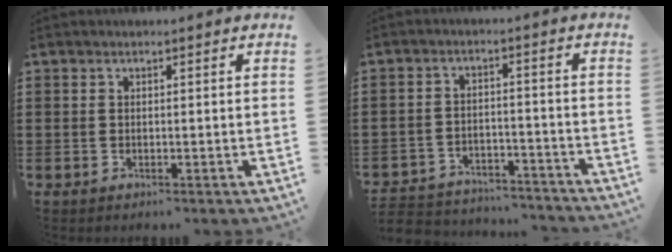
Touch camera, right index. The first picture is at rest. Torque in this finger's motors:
{"motor_torque": [-1.34, 0.80, -1.05, -0.21]}